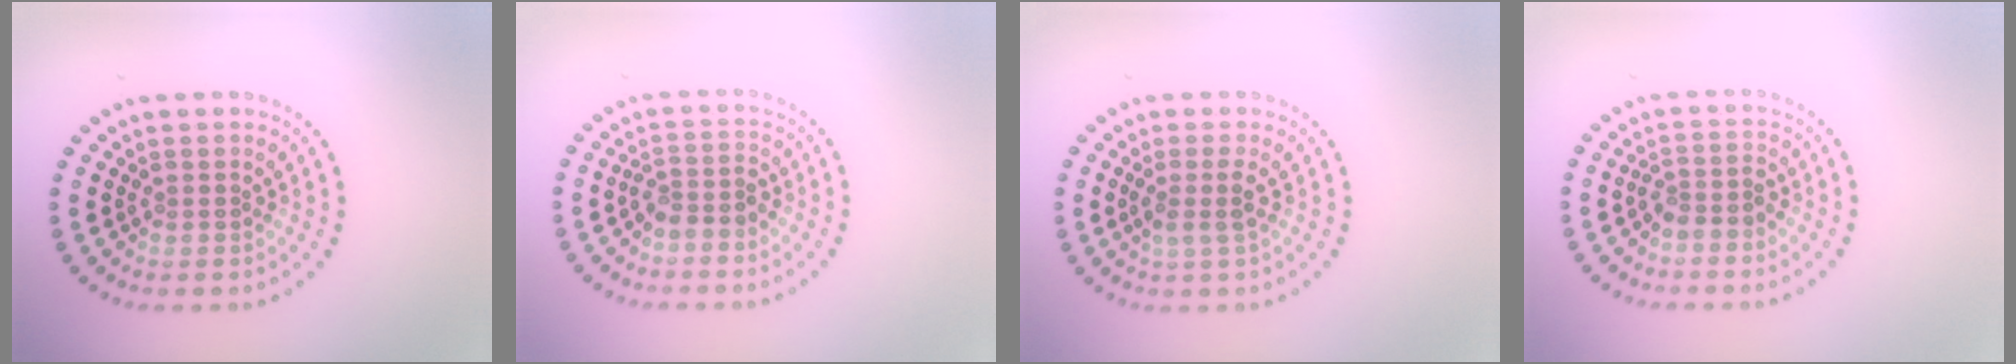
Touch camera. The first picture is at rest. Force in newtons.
{"total": 2.1, "press": 1.6, "slide": 1.3}
{"total": 1.8, "press": 1.5, "slide": 1.1}
{"total": 1.9, "press": 1.6, "slide": 1.1}